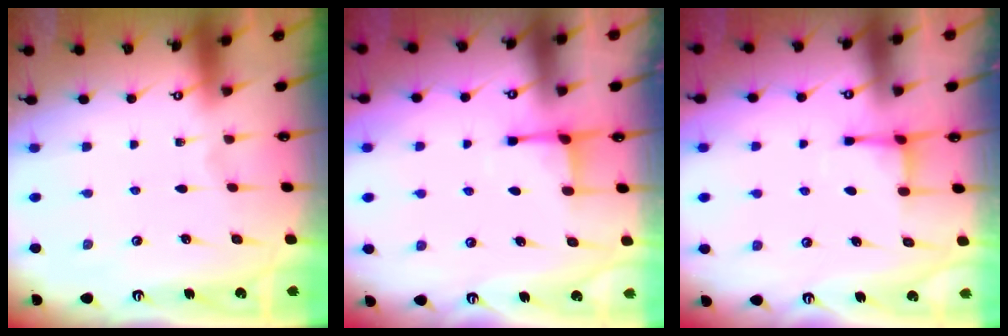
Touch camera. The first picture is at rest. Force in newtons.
{"total": 2.2, "press": 2.1, "slide": 0.7}
{"total": 2.9, "press": 2.9, "slide": 0.4}